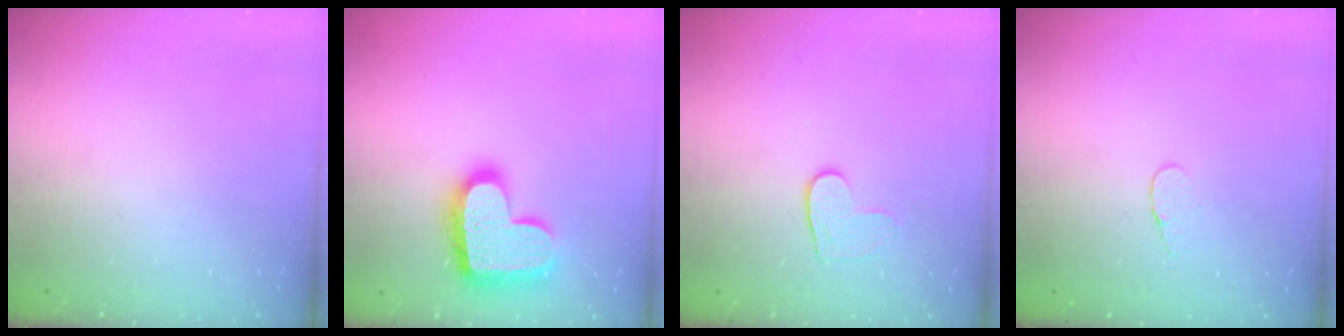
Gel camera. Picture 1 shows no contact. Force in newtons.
{"total": 18.3, "press": 18.2, "slide": 1.1}
{"total": 5.6, "press": 5.5, "slide": 0.5}
{"total": 4.0, "press": 4.0, "slide": 0.4}